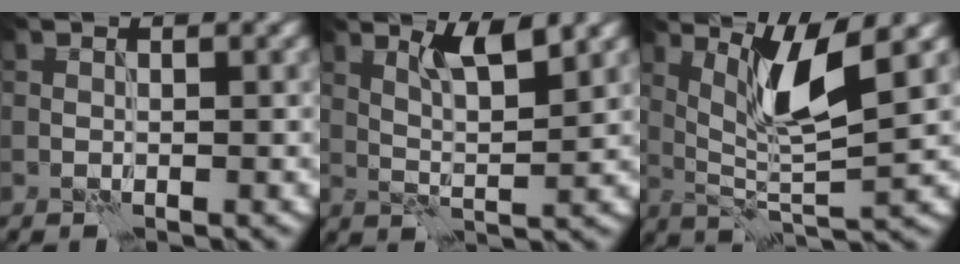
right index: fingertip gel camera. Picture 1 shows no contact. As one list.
[{"total": 3.5, "force": [2.0, 0.4, 2.8], "torque": [-0.053, -0.003, 0.038]}, {"total": 5.9, "force": [2.5, 0.9, 5.3], "torque": [-0.108, -0.008, 0.050]}]